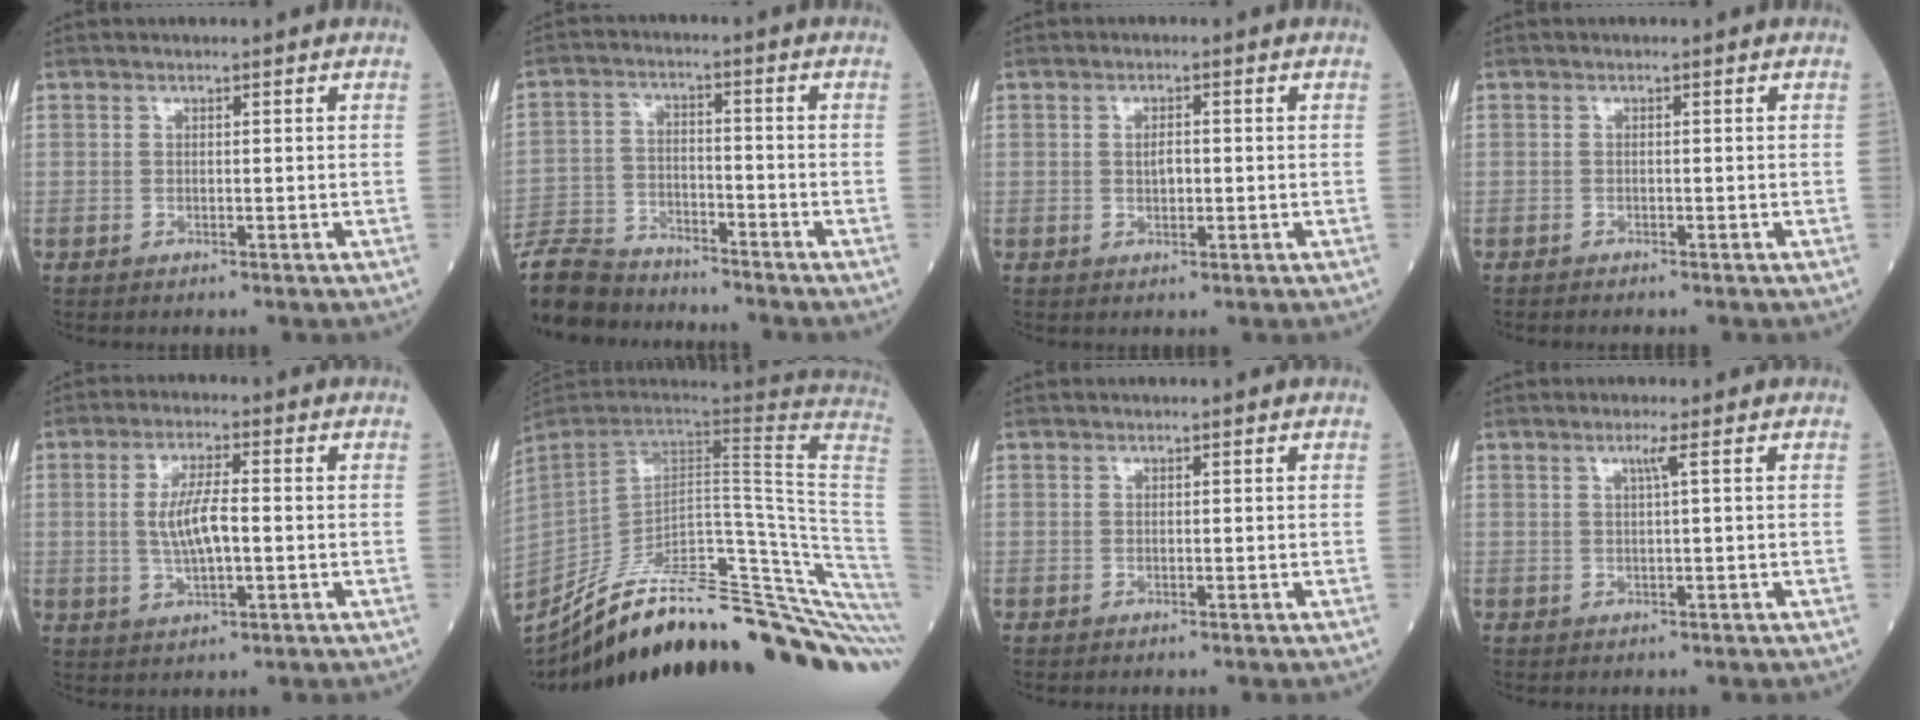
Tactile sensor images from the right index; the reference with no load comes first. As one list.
[{"total": 11.5, "force": [-10.8, 3.0, 2.5], "torque": [-0.057, -0.001, -0.199]}, {"total": 1.9, "force": [0.0, 0.9, 1.7], "torque": [-0.030, 0.002, 0.001]}, {"total": 0.7, "force": [-0.7, 0.1, 0.1], "torque": [-0.007, -0.001, -0.012]}, {"total": 6.4, "force": [-0.1, 1.6, 6.2], "torque": [-0.125, 0.005, 0.000]}, {"total": 39.9, "force": [-31.5, 4.4, 24.0], "torque": [-0.270, -0.052, -0.435]}, {"total": 0.0}, {"total": 1.4, "force": [0.5, -0.5, 1.3], "torque": [-0.028, -0.002, 0.010]}]